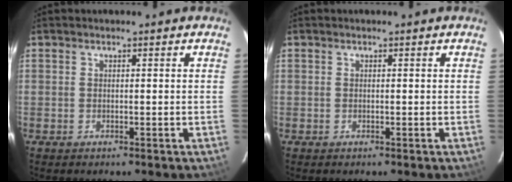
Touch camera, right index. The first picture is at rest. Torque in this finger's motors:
{"motor_torque": [0.21, 0.19, 0.03, -0.01]}